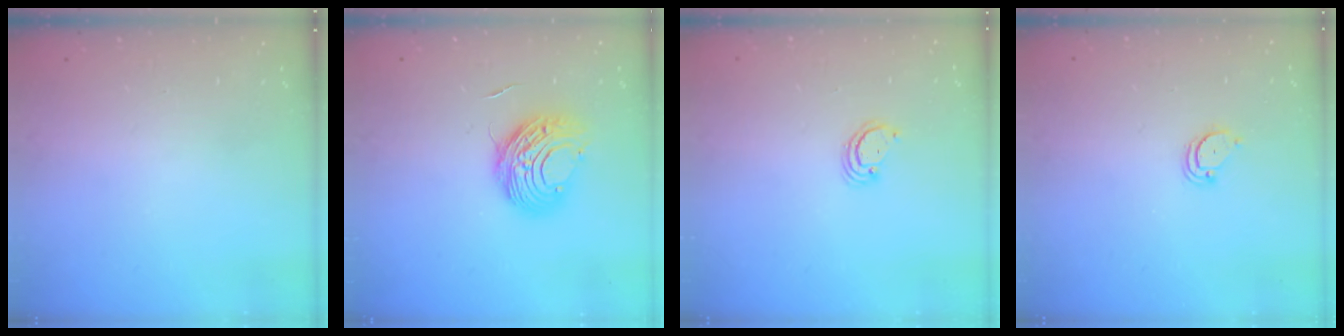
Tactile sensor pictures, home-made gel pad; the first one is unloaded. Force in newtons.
{"total": 9.5, "press": 9.5, "slide": 0.7}
{"total": 2.4, "press": 2.4, "slide": 0.2}
{"total": 2.1, "press": 2.1, "slide": 0.2}